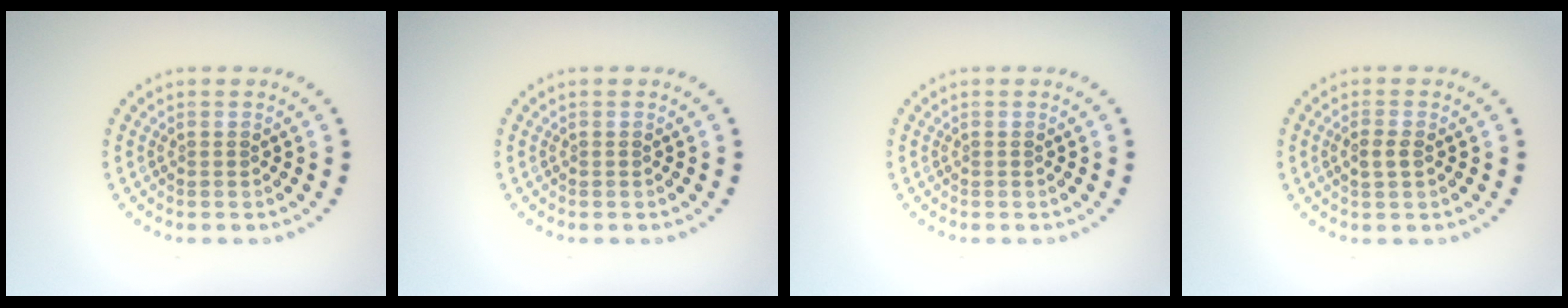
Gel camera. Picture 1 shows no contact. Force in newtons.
{"total": 0.0}
{"total": 0.0}
{"total": 1.5, "press": 1.4, "slide": 0.2}